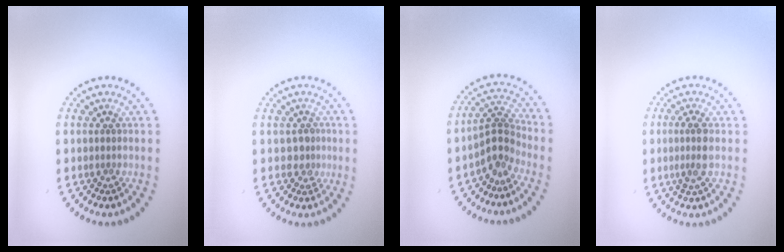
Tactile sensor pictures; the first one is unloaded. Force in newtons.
{"total": 1.8, "press": 1.4, "slide": 1.2}
{"total": 2.9, "press": 2.2, "slide": 1.9}
{"total": 2.1, "press": 1.9, "slide": 0.9}